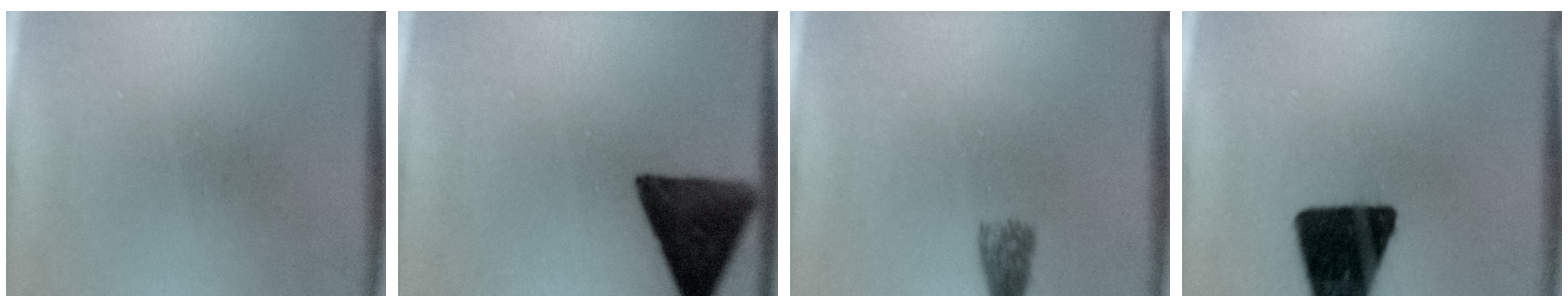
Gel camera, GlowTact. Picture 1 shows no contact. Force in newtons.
{"total": 13.1}
{"total": 2.7}
{"total": 17.9}